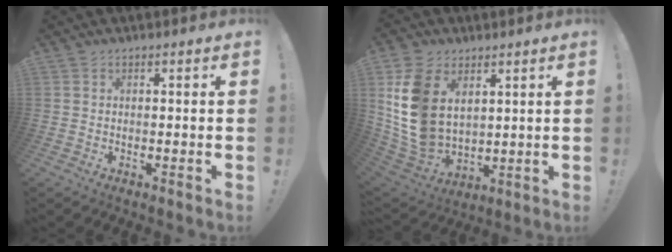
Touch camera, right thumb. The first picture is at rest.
{"total": 16.3, "force": [5.3, 11.5, 10.2], "torque": [-0.224, -0.034, 0.100]}